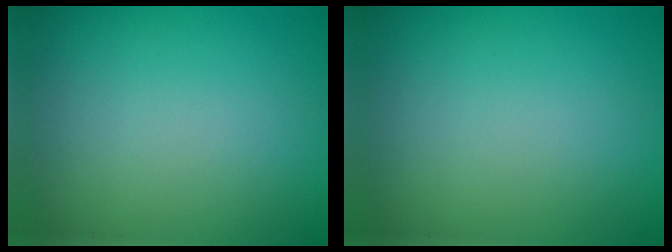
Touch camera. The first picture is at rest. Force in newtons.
{"total": 0.0}